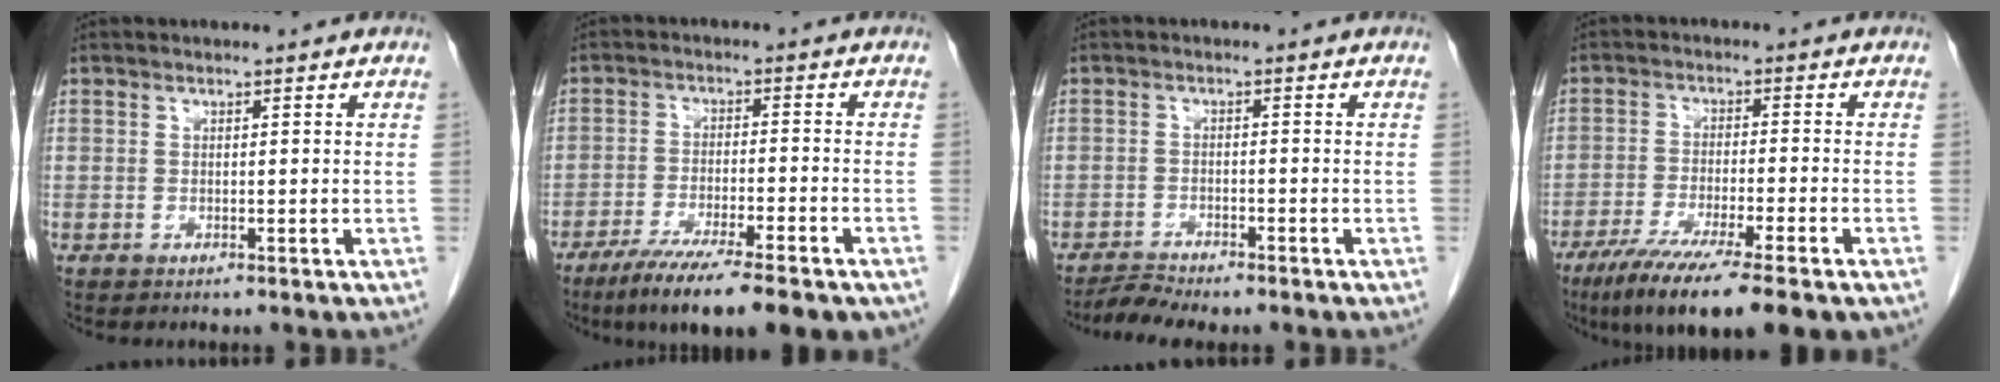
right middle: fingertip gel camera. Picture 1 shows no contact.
{"total": 14.1, "force": [-10.3, 2.2, 9.3], "torque": [-0.127, -0.026, -0.160]}
{"total": 2.7, "force": [-2.6, -0.3, 0.5], "torque": [-0.013, -0.013, -0.048]}
{"total": 12.9, "force": [-8.8, 1.1, 9.3], "torque": [-0.150, -0.031, -0.139]}